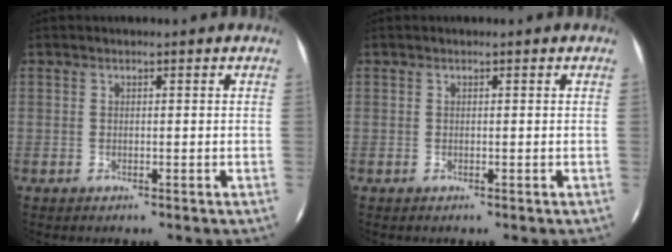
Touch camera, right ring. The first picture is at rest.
{"total": 0.0}